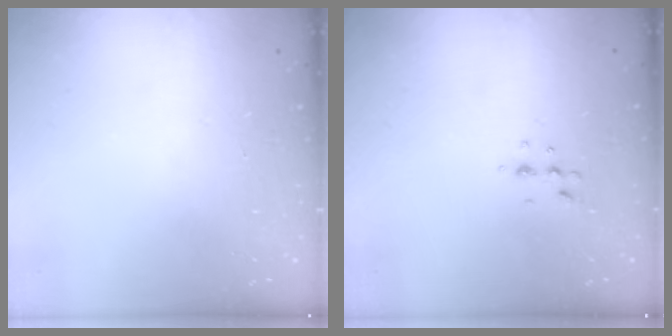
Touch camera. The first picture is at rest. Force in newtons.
{"total": 3.8, "press": 3.6, "slide": 1.3}